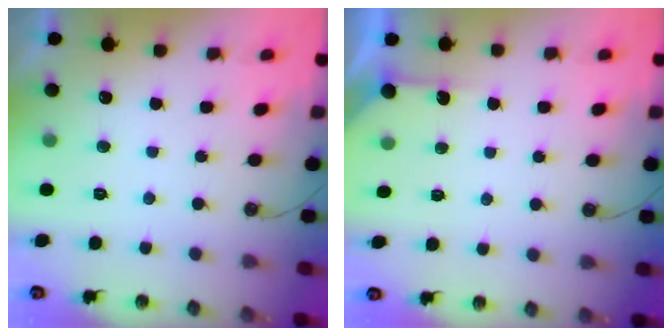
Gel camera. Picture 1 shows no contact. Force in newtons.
{"total": 2.6, "press": 2.6, "slide": 0.3}